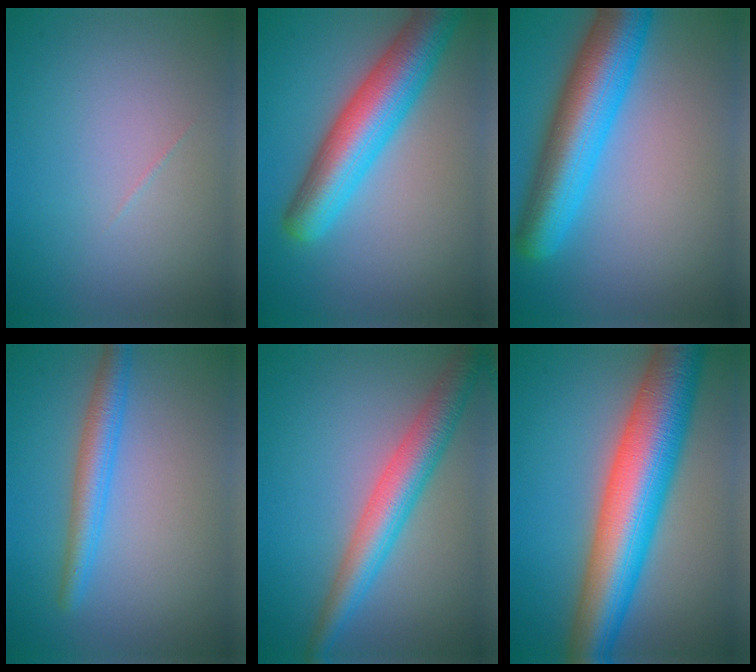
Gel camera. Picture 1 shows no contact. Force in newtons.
{"total": 7.8, "press": 7.8, "slide": 0.3}
{"total": 8.7, "press": 8.7, "slide": 0.2}
{"total": 3.2, "press": 3.2, "slide": 0.1}
{"total": 5.5, "press": 5.5, "slide": 0.1}
{"total": 11.9, "press": 11.9, "slide": 0.1}